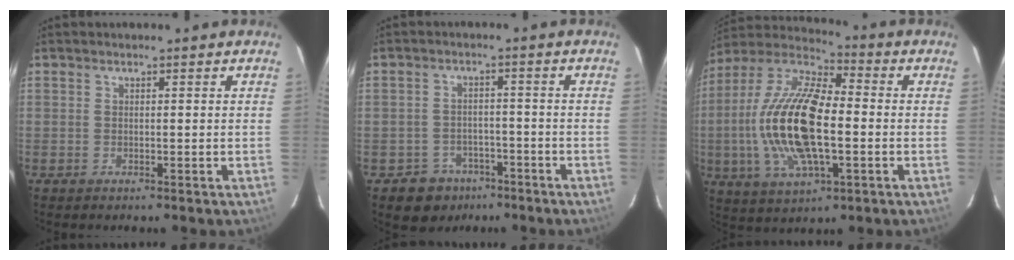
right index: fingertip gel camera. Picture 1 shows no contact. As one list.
[{"total": 6.5, "force": [-4.1, 5.1, 0.6], "torque": [-0.026, 0.030, -0.051]}, {"total": 21.2, "force": [-2.2, 8.7, 19.2], "torque": [-0.389, -0.001, -0.048]}]